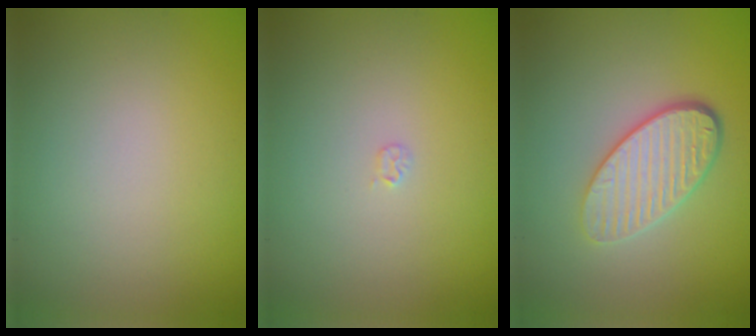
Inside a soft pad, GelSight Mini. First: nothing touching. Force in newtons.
{"total": 0.5, "press": 0.5, "slide": 0.1}
{"total": 4.7, "press": 3.5, "slide": 3.1}